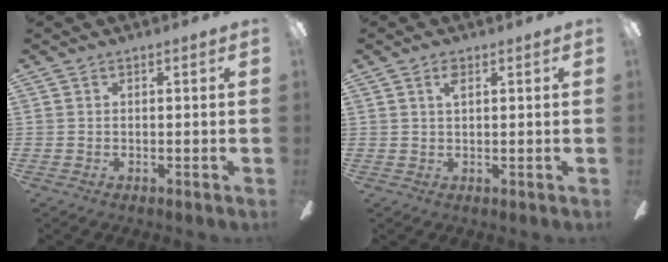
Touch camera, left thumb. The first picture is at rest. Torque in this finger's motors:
{"motor_torque": [-0.13, -0.05, -0.33, -0.19, 0.03]}